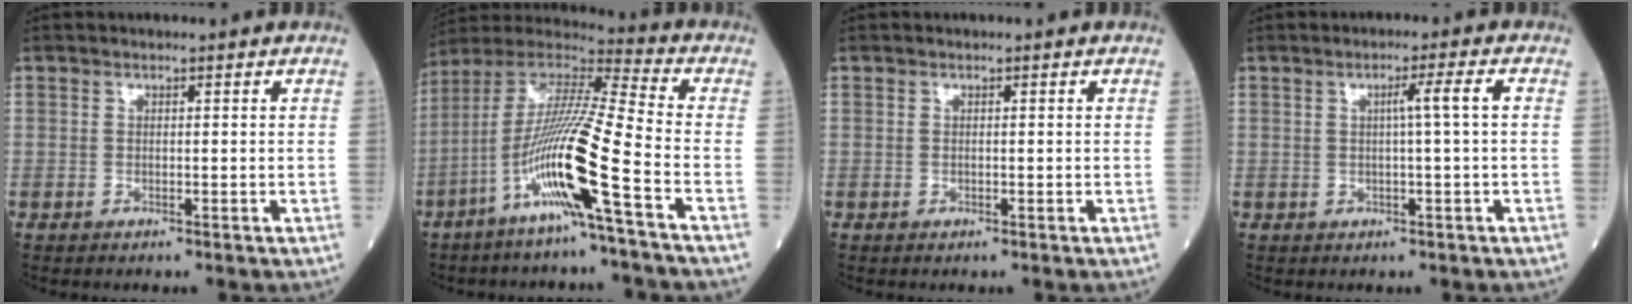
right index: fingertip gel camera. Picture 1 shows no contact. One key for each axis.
{"total": 15.7, "fx": -6.5, "fy": -1.1, "fz": 14.3, "tx": -0.288, "ty": -0.010, "tz": -0.132}
{"total": 0.0}
{"total": 3.1, "fx": 0.3, "fy": -0.8, "fz": 3.0, "tx": -0.050, "ty": 0.005, "tz": 0.006}